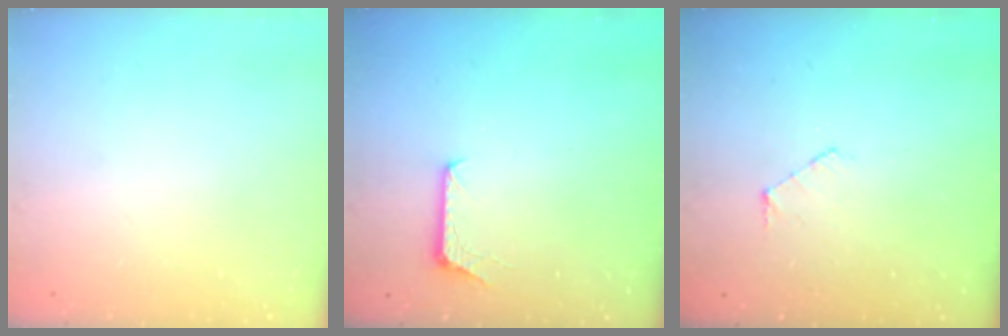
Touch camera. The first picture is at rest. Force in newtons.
{"total": 6.3, "press": 6.3, "slide": 0.6}
{"total": 4.8, "press": 4.8, "slide": 0.3}